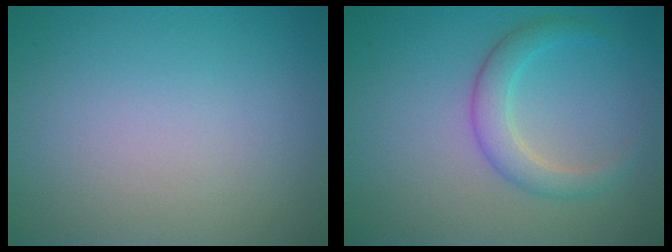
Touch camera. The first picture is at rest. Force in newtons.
{"total": 2.8, "press": 2.8, "slide": 0.2}